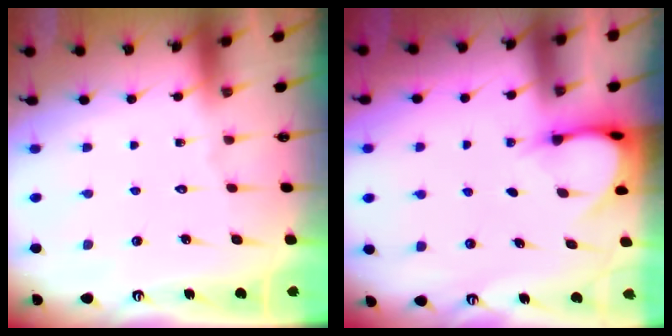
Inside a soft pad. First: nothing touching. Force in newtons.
{"total": 4.0, "press": 4.0, "slide": 0.3}